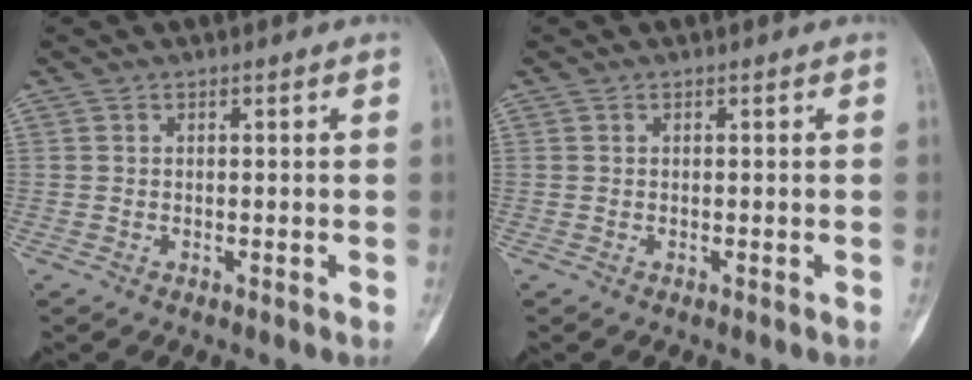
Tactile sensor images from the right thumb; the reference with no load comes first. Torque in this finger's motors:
{"motor_torque": [0.11, 0.01, 0.13, 0.06, 0.03]}